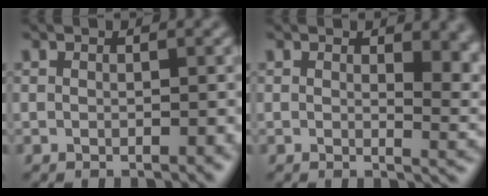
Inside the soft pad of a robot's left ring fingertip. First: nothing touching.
{"total": 4.9, "force": [1.5, 2.4, 4.1], "torque": [-0.040, -0.009, 0.026]}